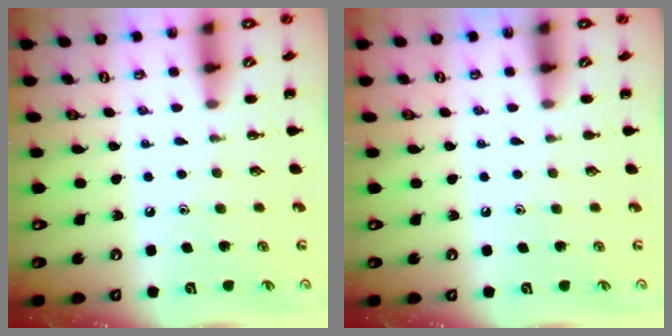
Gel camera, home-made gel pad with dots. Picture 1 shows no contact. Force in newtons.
{"total": 0.0}